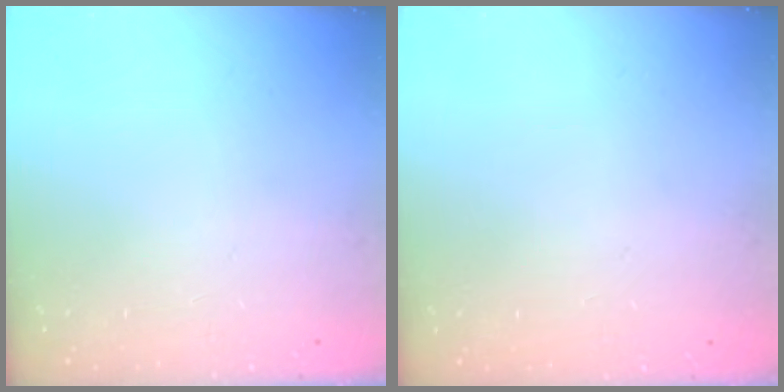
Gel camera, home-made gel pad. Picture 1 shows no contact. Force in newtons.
{"total": 0.0}